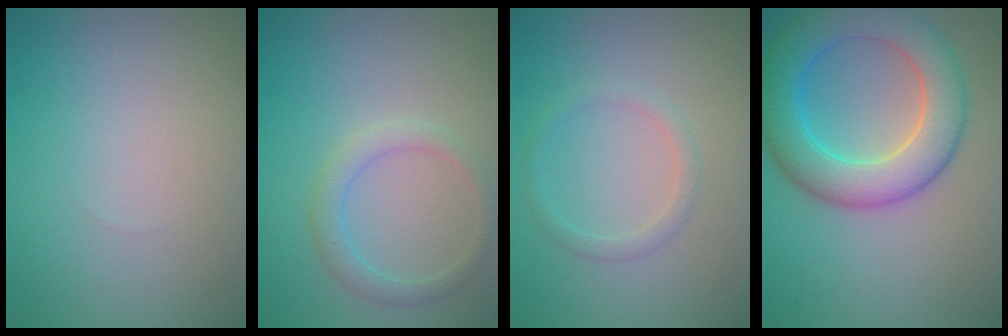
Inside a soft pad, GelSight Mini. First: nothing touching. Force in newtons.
{"total": 2.2, "press": 2.2, "slide": 0.1}
{"total": 1.5, "press": 1.5, "slide": 0.1}
{"total": 8.4, "press": 8.3, "slide": 0.3}